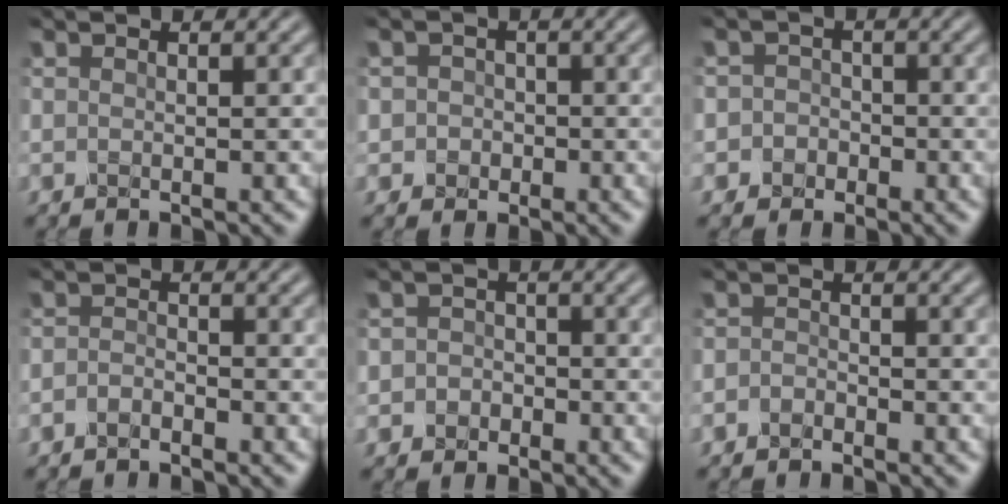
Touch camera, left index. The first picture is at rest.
{"total": 1.8, "force": [-0.2, 1.7, 0.4], "torque": [0.013, -0.003, -0.011]}
{"total": 2.4, "force": [-0.8, 2.3, 0.3], "torque": [0.025, 0.006, -0.029]}
{"total": 1.2, "force": [-0.9, 0.5, 0.6], "torque": [-0.012, 0.002, -0.021]}
{"total": 2.0, "force": [-0.5, 1.8, 0.5], "torque": [0.015, 0.001, -0.023]}
{"total": 1.0, "force": [-0.8, 0.5, 0.3], "torque": [-0.004, 0.001, -0.018]}